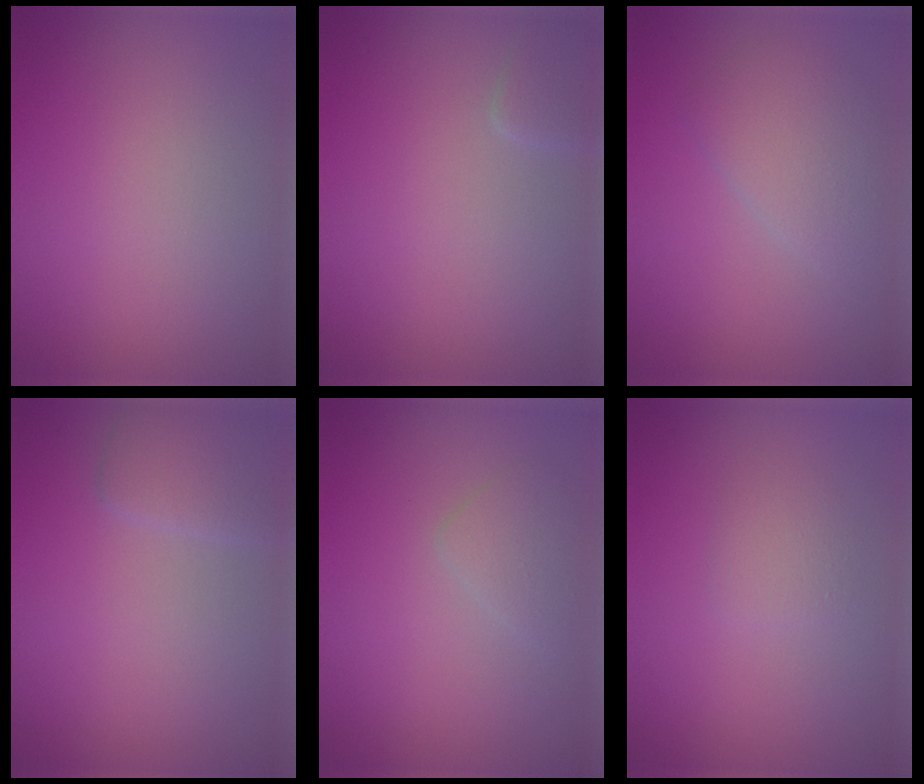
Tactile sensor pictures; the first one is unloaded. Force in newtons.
{"total": 1.4, "press": 1.4, "slide": 0.1}
{"total": 2.9, "press": 2.9, "slide": 0.1}
{"total": 2.1, "press": 2.1, "slide": 0.1}
{"total": 1.5, "press": 1.5, "slide": 0.1}
{"total": 1.3, "press": 1.3, "slide": 0.1}